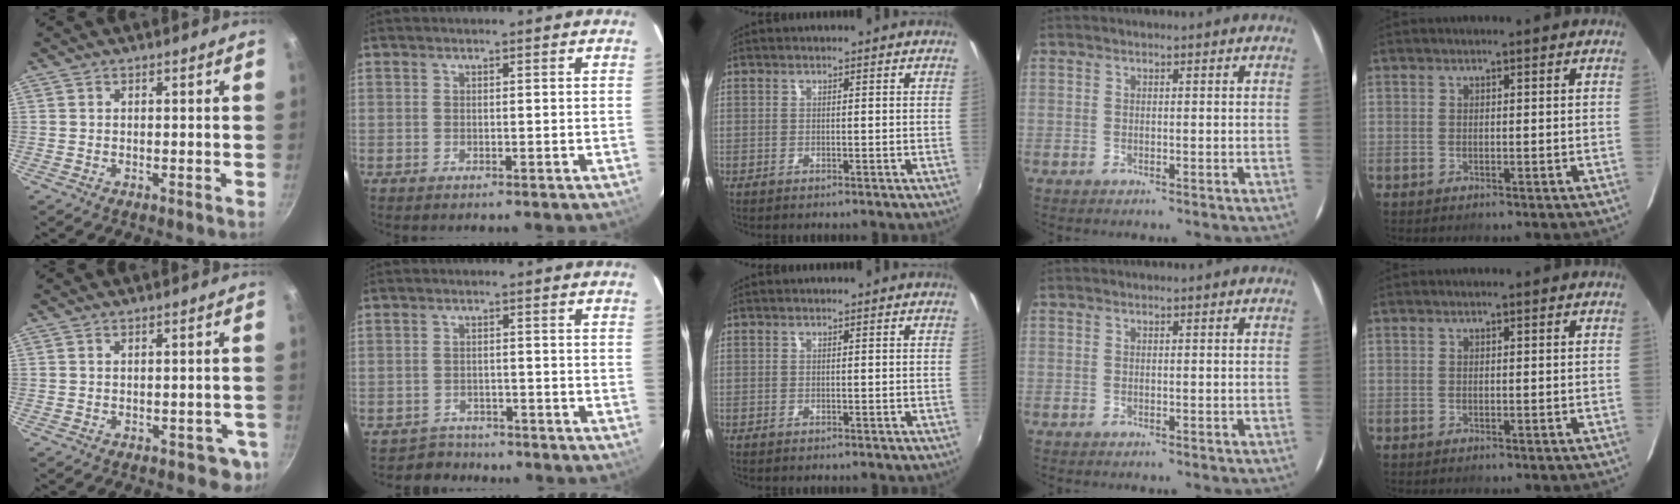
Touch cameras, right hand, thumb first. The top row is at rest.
{"thumb": {"total": 3.8, "force": [-1.2, 2.6, 2.5], "torque": [0.001, 0.018, 0.002]}, "index": {"total": 3.9, "force": [-3.2, 2.1, -0.7], "torque": [0.003, 0.012, -0.052]}}